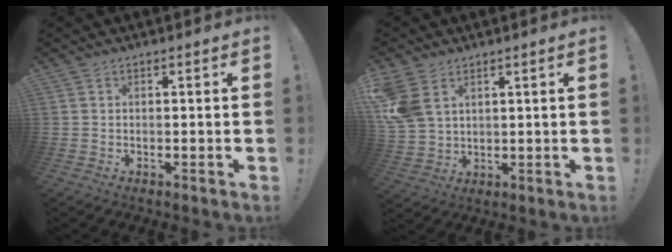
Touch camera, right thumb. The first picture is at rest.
{"total": 9.2, "force": [4.3, 6.3, 5.1], "torque": [-0.110, -0.015, 0.088]}